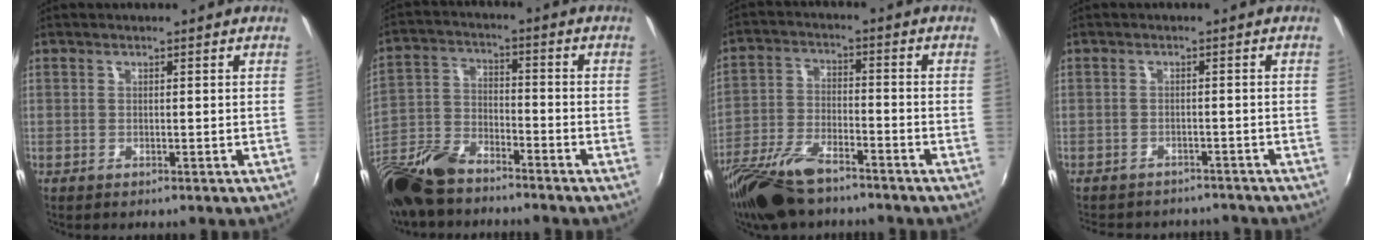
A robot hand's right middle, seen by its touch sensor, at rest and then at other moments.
{"total": 16.1, "force": [-12.6, 5.6, 8.2], "torque": [-0.194, -0.020, -0.248]}
{"total": 13.7, "force": [-10.4, 4.6, 7.5], "torque": [-0.168, -0.027, -0.201]}
{"total": 9.5, "force": [-8.4, 3.3, 2.9], "torque": [-0.071, -0.011, -0.114]}